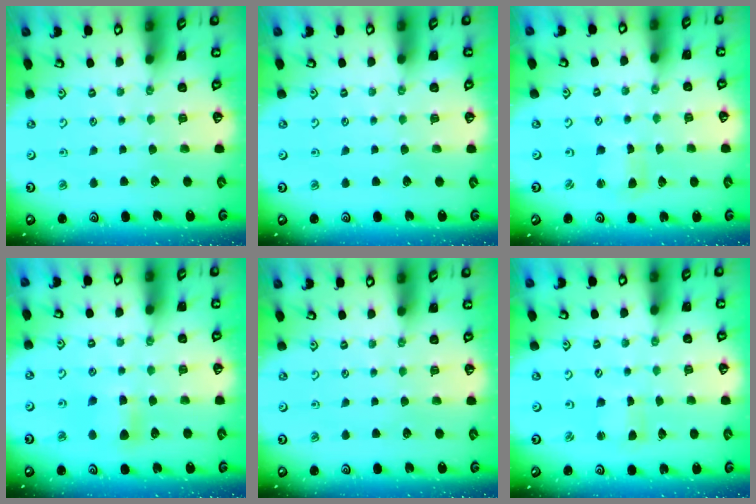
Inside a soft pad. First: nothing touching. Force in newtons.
{"total": 0.0}
{"total": 1.7, "press": 1.7, "slide": 0.4}
{"total": 6.9, "press": 6.8, "slide": 1.0}
{"total": 0.0}
{"total": 2.2, "press": 2.2, "slide": 0.2}